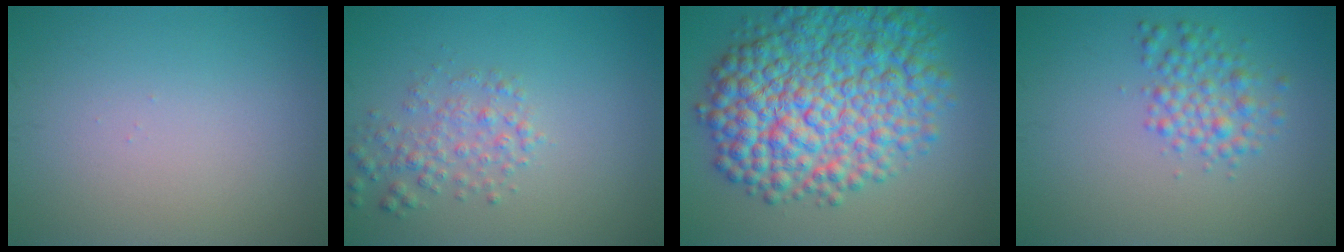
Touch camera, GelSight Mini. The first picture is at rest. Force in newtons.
{"total": 2.5, "press": 2.5, "slide": 0.1}
{"total": 12.1, "press": 12.1, "slide": 0.2}
{"total": 2.8, "press": 2.8, "slide": 0.0}